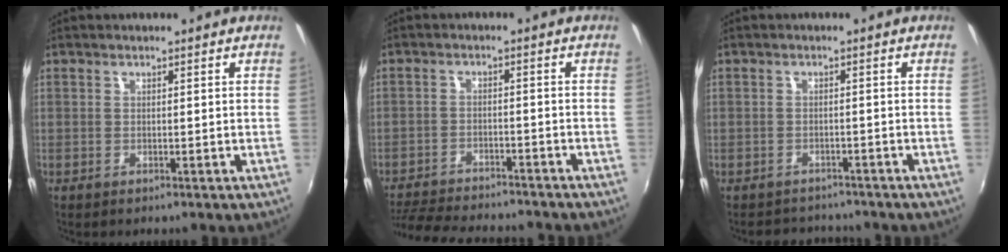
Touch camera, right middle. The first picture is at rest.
{"total": 14.7, "force": [-13.2, 3.1, 5.7], "torque": [-0.128, -0.018, -0.199]}
{"total": 4.9, "force": [-4.4, 2.2, 0.3], "torque": [-0.014, 0.011, -0.066]}